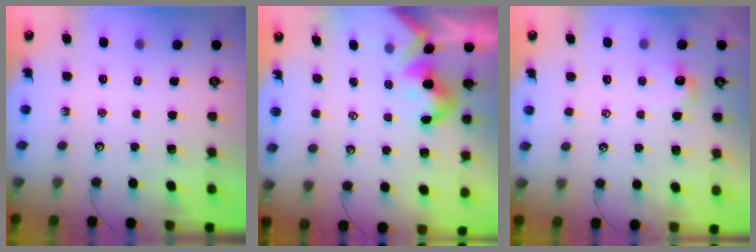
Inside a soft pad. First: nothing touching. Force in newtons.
{"total": 2.4, "press": 2.4, "slide": 0.3}
{"total": 1.6, "press": 1.6, "slide": 0.3}